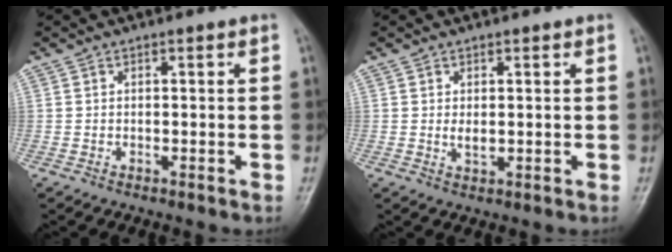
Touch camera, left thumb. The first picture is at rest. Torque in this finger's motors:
{"motor_torque": [0.32, 0.44, 0.61, 0.10, 0.01]}